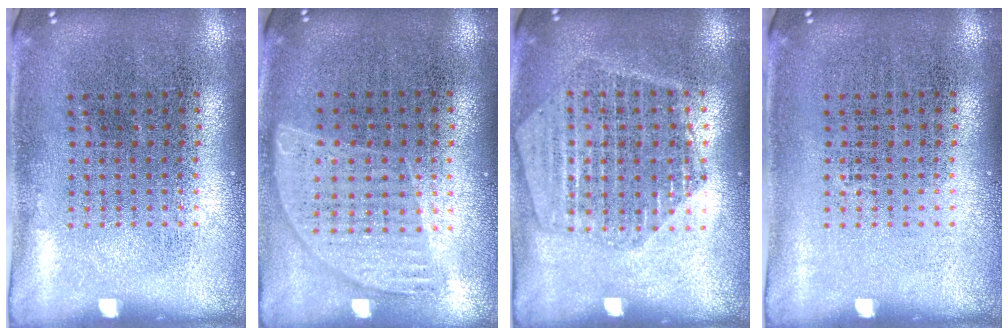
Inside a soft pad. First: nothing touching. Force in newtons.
{"total": 0.8, "press": 0.8, "slide": 0.3}
{"total": 1.7, "press": 1.6, "slide": 0.5}
{"total": 0.0}